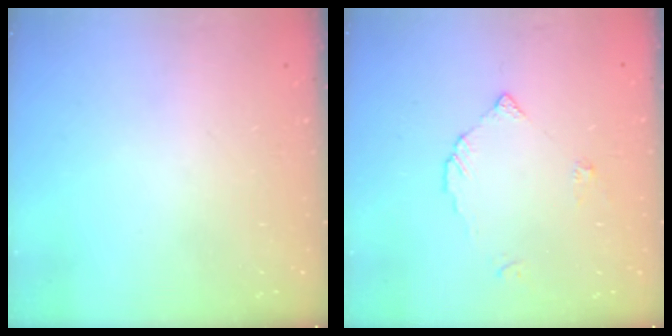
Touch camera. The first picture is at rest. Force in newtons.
{"total": 3.0, "press": 3.0, "slide": 0.3}